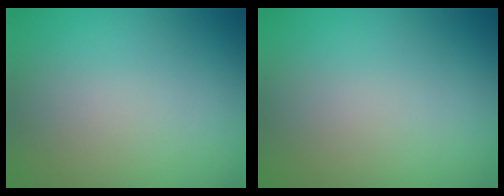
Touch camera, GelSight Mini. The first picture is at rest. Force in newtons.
{"total": 0.0}